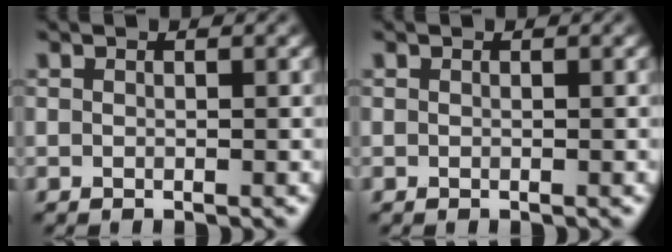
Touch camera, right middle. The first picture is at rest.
{"total": 0.0}